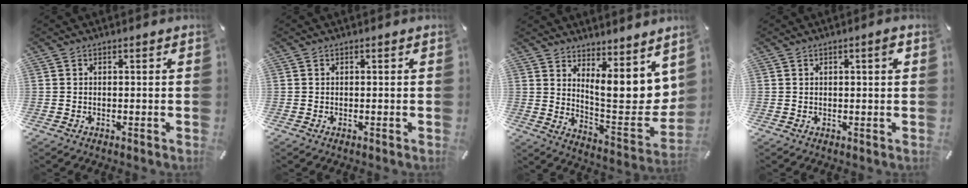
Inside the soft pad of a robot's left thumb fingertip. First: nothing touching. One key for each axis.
{"total": 0.0}
{"total": 10.5, "fx": 6.3, "fy": 4.4, "fz": 7.2, "tx": -0.087, "ty": -0.068, "tz": 0.115}
{"total": 1.8, "fx": 0.8, "fy": 0.4, "fz": 1.6, "tx": -0.024, "ty": 0.001, "tz": 0.009}